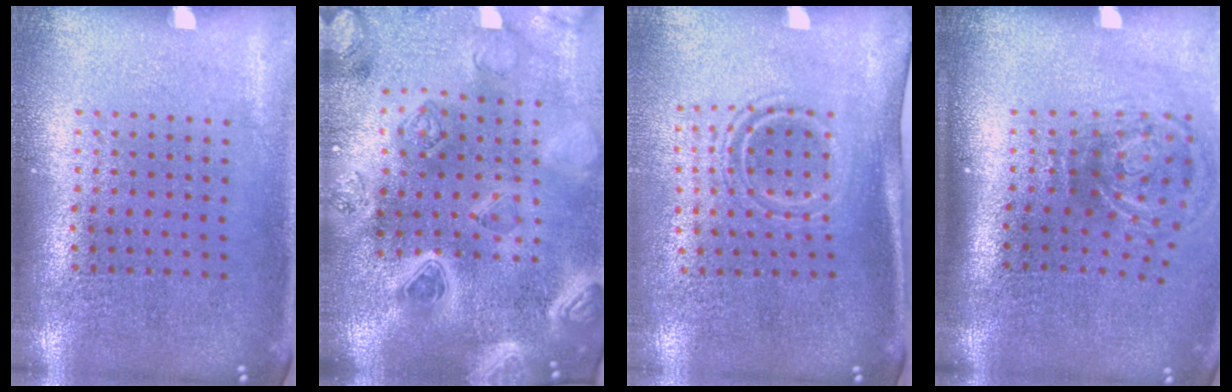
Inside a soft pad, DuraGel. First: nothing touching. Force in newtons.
{"total": 5.2, "press": 4.4, "slide": 2.9}
{"total": 1.6, "press": 1.0, "slide": 1.2}
{"total": 2.1, "press": 1.2, "slide": 1.7}